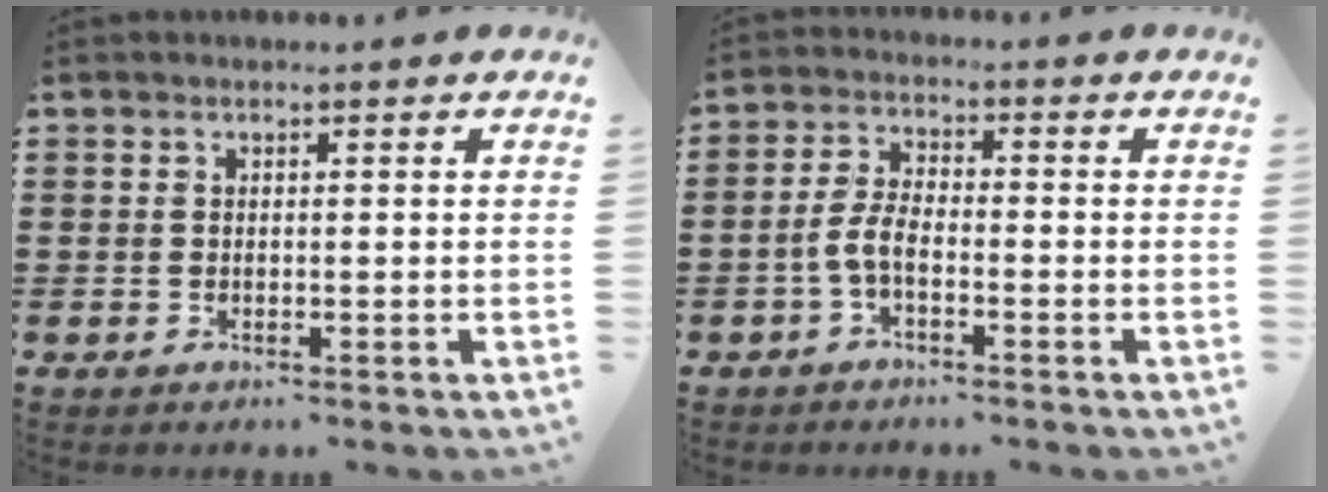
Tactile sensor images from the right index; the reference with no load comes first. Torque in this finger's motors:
{"motor_torque": [1.26, -0.88, 0.12, 0.06]}